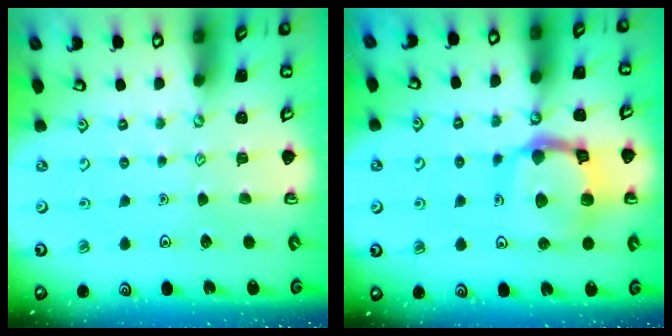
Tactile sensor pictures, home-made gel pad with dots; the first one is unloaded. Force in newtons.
{"total": 14.9, "press": 14.8, "slide": 1.6}